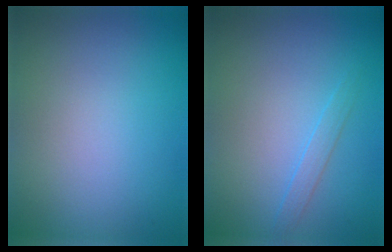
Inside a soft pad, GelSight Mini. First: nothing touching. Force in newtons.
{"total": 1.1, "press": 1.1, "slide": 0.1}